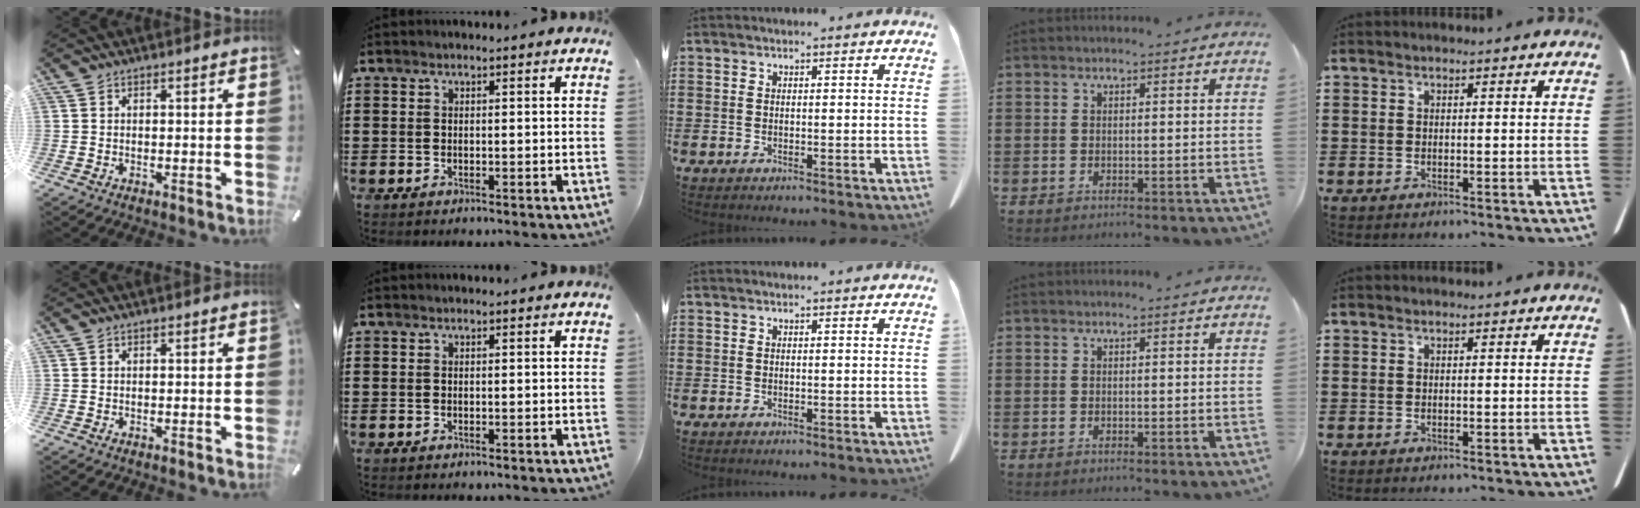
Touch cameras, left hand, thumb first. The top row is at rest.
{}